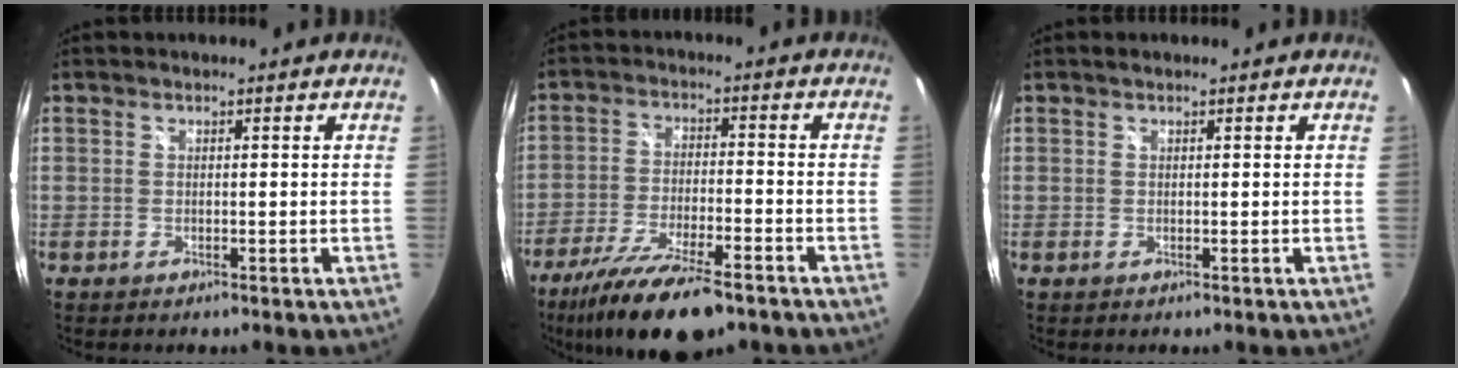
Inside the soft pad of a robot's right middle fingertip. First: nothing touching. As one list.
[{"total": 15.3, "force": [-11.4, 3.7, 9.6], "torque": [-0.196, -0.036, -0.197]}, {"total": 0.0}]